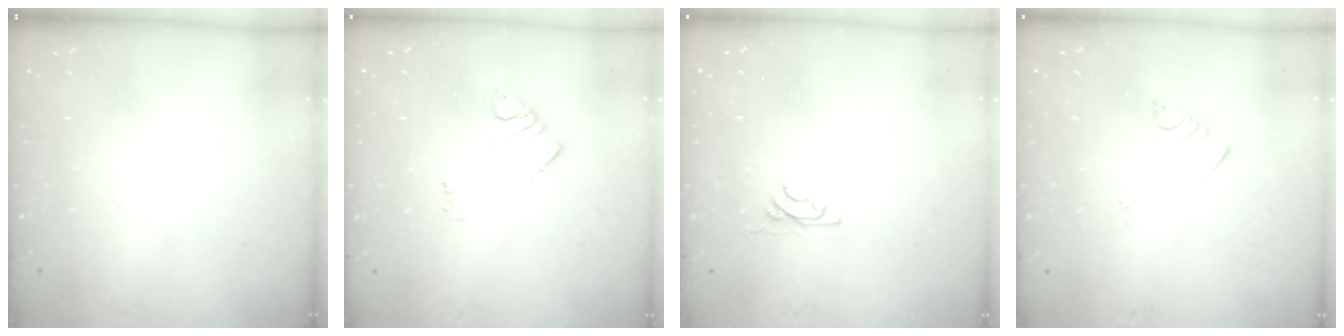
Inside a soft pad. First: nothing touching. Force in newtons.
{"total": 3.4, "press": 3.4, "slide": 0.6}
{"total": 3.8, "press": 3.8, "slide": 0.4}
{"total": 2.9, "press": 2.9, "slide": 0.3}